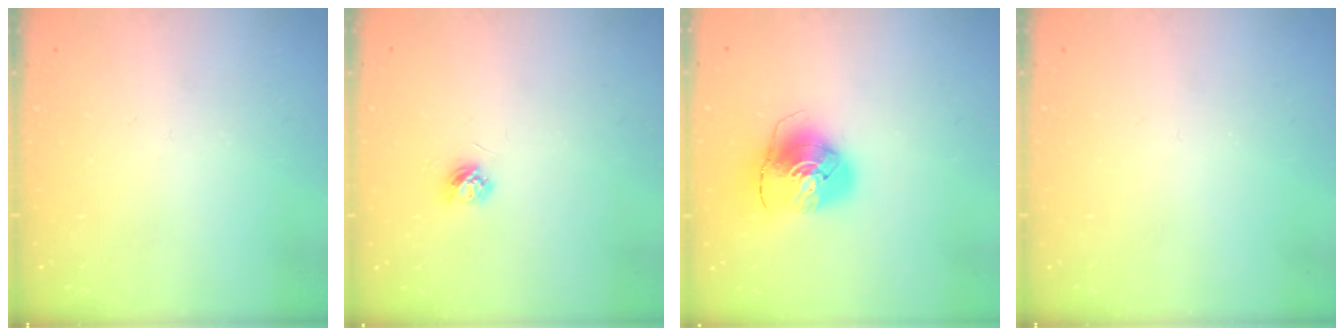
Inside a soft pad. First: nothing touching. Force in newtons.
{"total": 3.6, "press": 3.5, "slide": 0.4}
{"total": 9.4, "press": 9.2, "slide": 1.5}
{"total": 0.0}